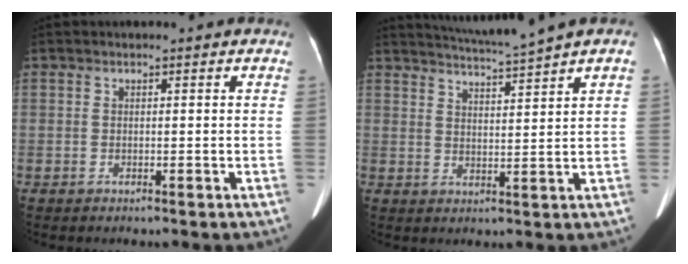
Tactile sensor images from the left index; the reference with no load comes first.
{"total": 6.2, "force": [5.6, -1.6, 2.2], "torque": [-0.044, -0.002, 0.093]}